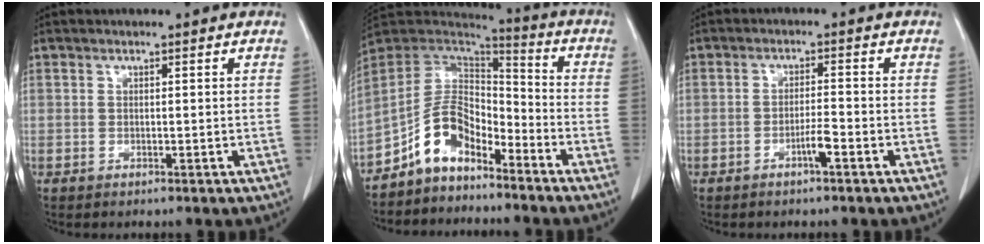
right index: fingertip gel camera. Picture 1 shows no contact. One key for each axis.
{"total": 9.8, "fx": -6.5, "fy": 5.0, "fz": 5.2, "tx": -0.099, "ty": 0.034, "tz": -0.126}
{"total": 2.6, "fx": -1.5, "fy": 0.0, "fz": 2.1, "tx": -0.039, "ty": 0.001, "tz": -0.026}